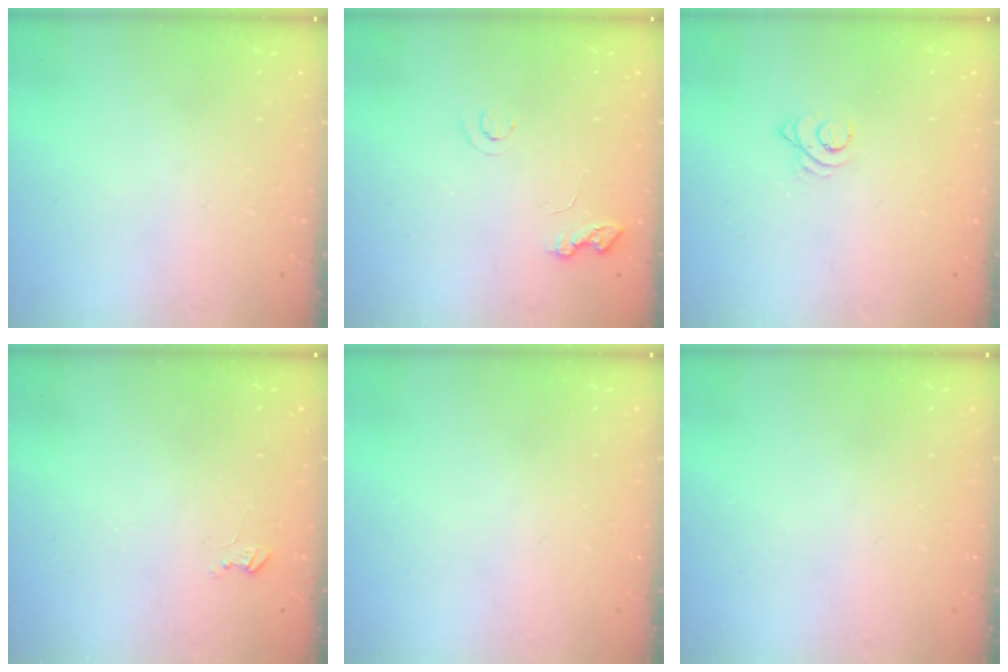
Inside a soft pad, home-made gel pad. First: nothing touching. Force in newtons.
{"total": 4.7, "press": 4.7, "slide": 0.5}
{"total": 2.4, "press": 2.4, "slide": 0.2}
{"total": 2.7, "press": 2.7, "slide": 0.3}
{"total": 0.0}
{"total": 0.0}